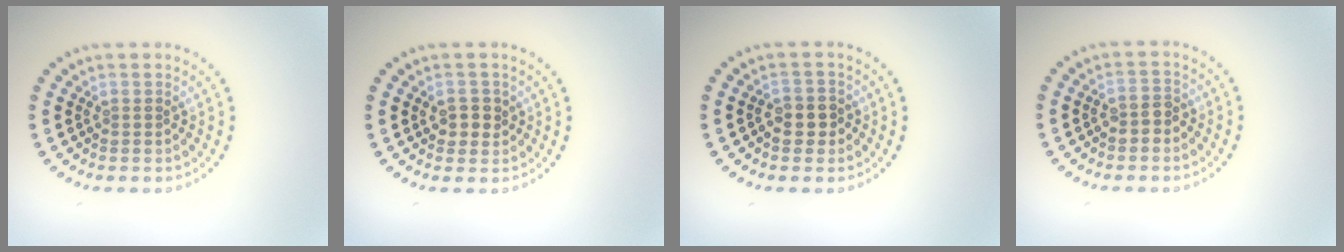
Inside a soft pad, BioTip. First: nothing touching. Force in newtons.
{"total": 2.1, "press": 2.0, "slide": 0.4}
{"total": 1.7, "press": 1.6, "slide": 0.5}
{"total": 1.6, "press": 1.5, "slide": 0.5}